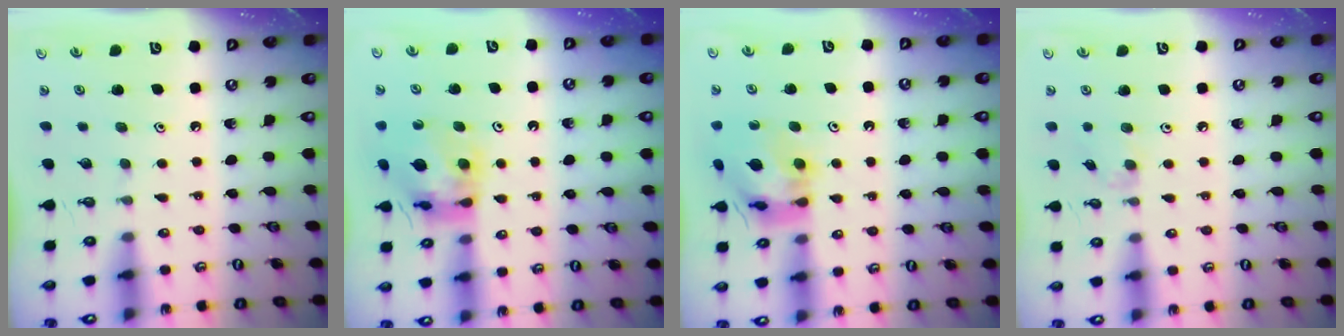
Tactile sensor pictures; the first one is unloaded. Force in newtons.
{"total": 11.7, "press": 11.6, "slide": 1.3}
{"total": 12.0, "press": 11.9, "slide": 1.5}
{"total": 3.7, "press": 3.7, "slide": 0.5}